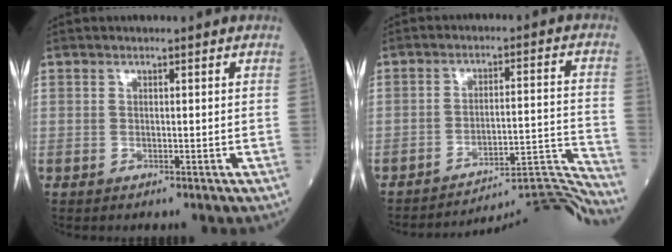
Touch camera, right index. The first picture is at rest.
{"total": 14.7, "force": [-14.3, -3.0, 1.1], "torque": [0.018, 0.033, -0.205]}